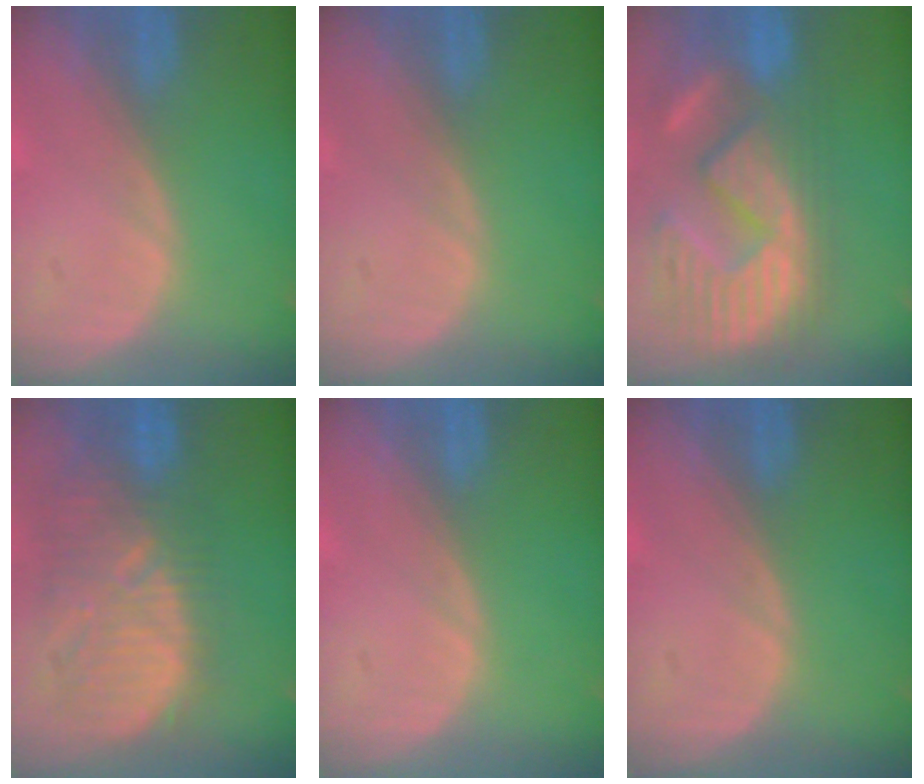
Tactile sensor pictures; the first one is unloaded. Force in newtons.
{"total": 0.0}
{"total": 13.2, "press": 12.1, "slide": 5.4}
{"total": 11.7, "press": 11.1, "slide": 3.8}
{"total": 0.0}
{"total": 0.0}